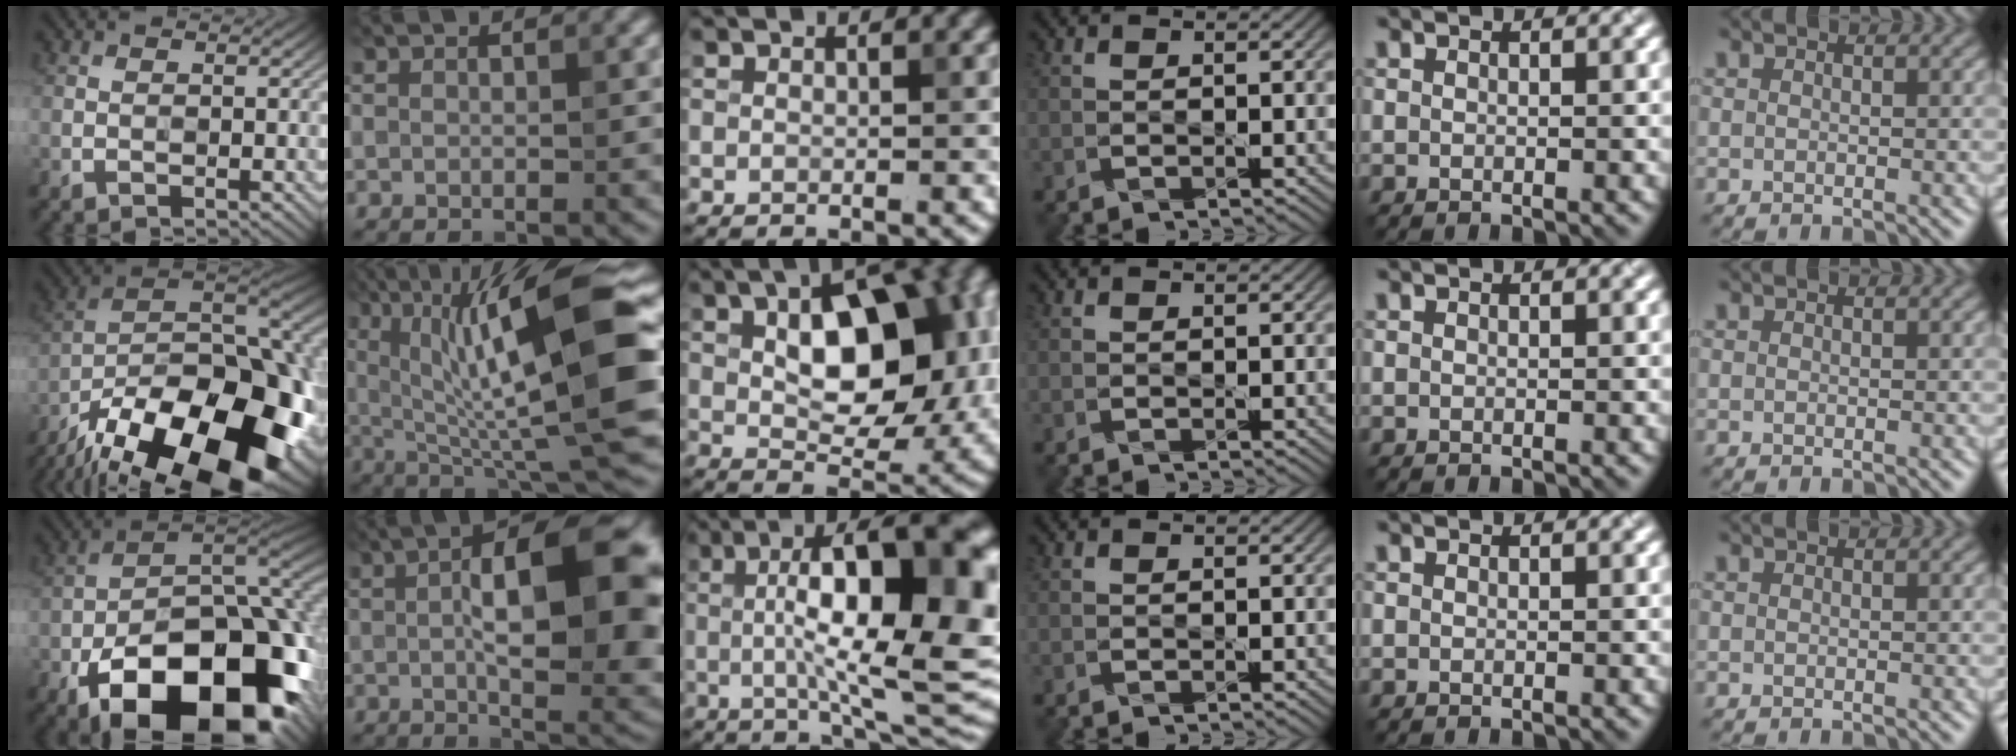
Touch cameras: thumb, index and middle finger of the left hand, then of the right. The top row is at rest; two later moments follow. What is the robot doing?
{"motion": "assemble", "object": "legos"}